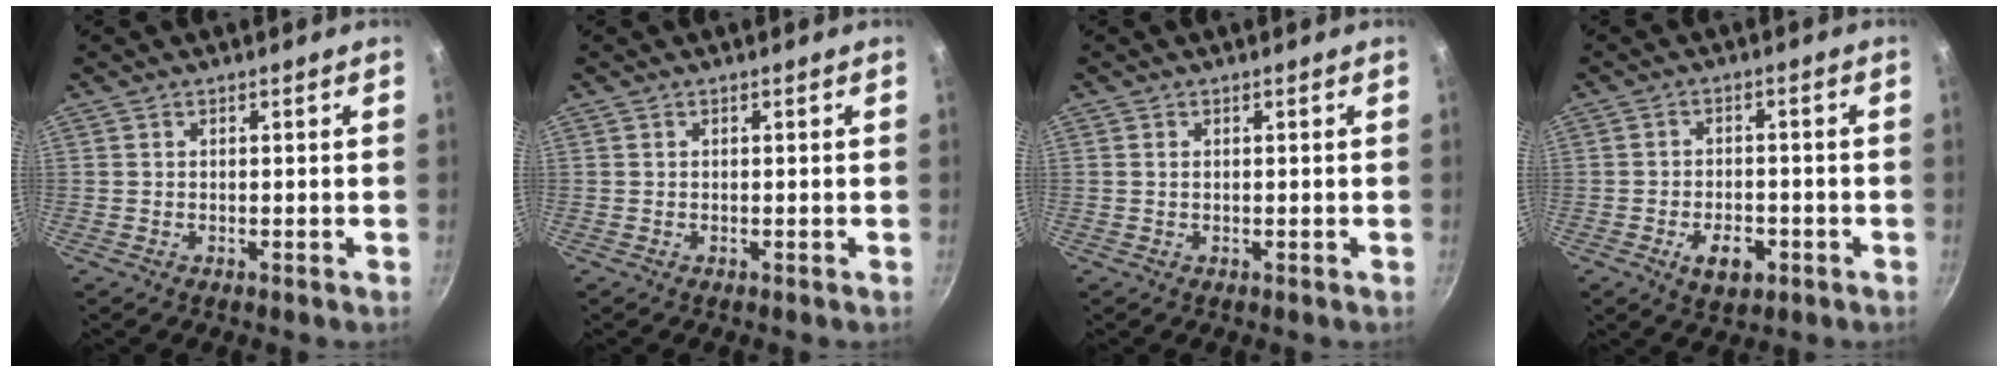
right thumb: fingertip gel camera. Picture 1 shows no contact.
{"total": 0.0}
{"total": 0.6, "force": [0.2, 0.3, 0.4], "torque": [-0.008, 0.001, 0.003]}
{"total": 6.4, "force": [-2.7, 3.8, 4.4], "torque": [-0.056, 0.011, -0.039]}